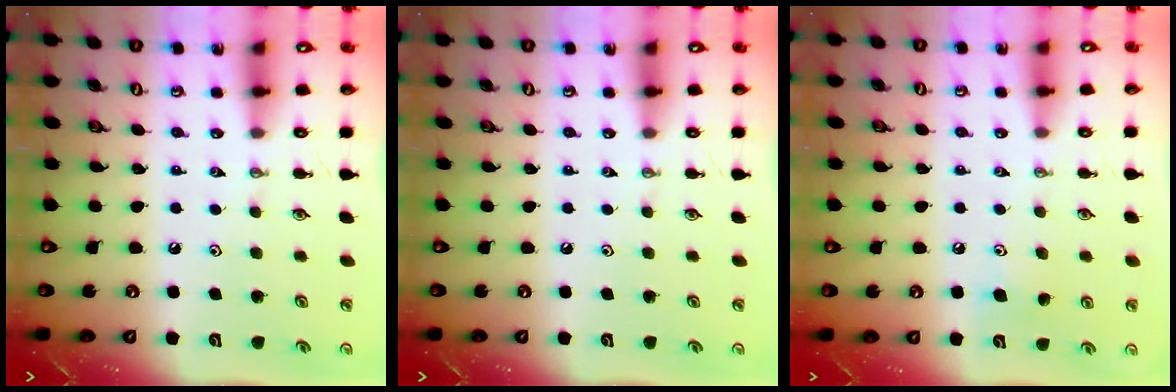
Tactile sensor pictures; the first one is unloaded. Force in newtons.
{"total": 0.0}
{"total": 6.8, "press": 6.6, "slide": 1.5}